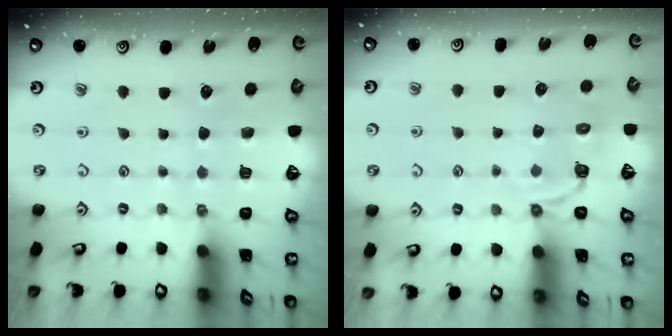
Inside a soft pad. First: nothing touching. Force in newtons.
{"total": 3.3, "press": 1.6, "slide": 2.9}